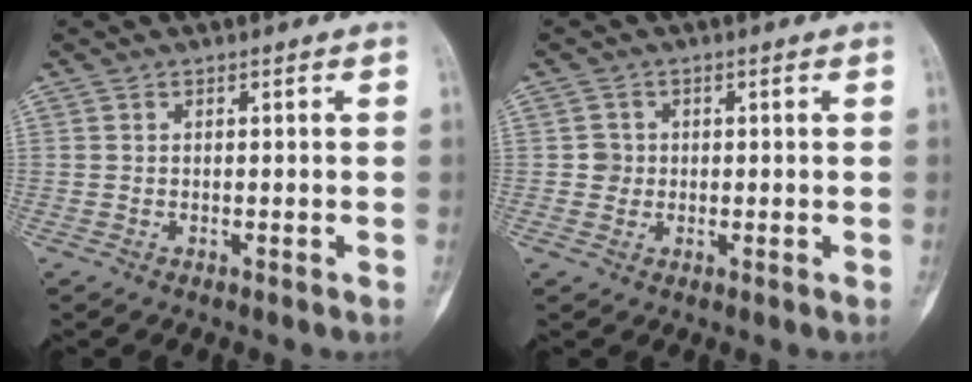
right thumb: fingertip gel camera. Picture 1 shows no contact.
{"total": 2.0, "force": [0.1, 2.0, 0.2], "torque": [0.010, 0.005, -0.002]}